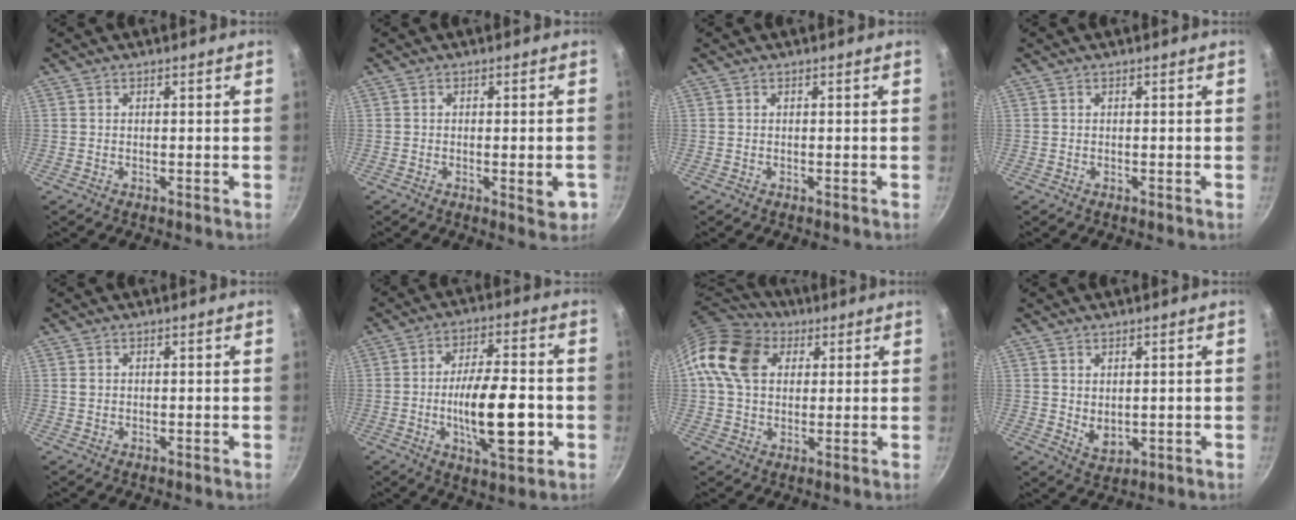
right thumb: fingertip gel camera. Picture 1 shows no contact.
{"total": 4.2, "force": [-1.2, 1.4, 3.8], "torque": [-0.045, -0.003, -0.016]}
{"total": 0.0}
{"total": 0.0}
{"total": 0.8, "force": [0.2, 0.7, 0.3], "torque": [-0.003, 0.002, 0.003]}
{"total": 15.5, "force": [-3.0, 5.6, 14.1], "torque": [-0.217, 0.016, -0.047]}
{"total": 14.5, "force": [4.3, 10.8, 8.7], "torque": [-0.145, 0.016, 0.063]}
{"total": 3.8, "force": [1.1, 2.4, 2.7], "torque": [-0.041, -0.018, 0.026]}